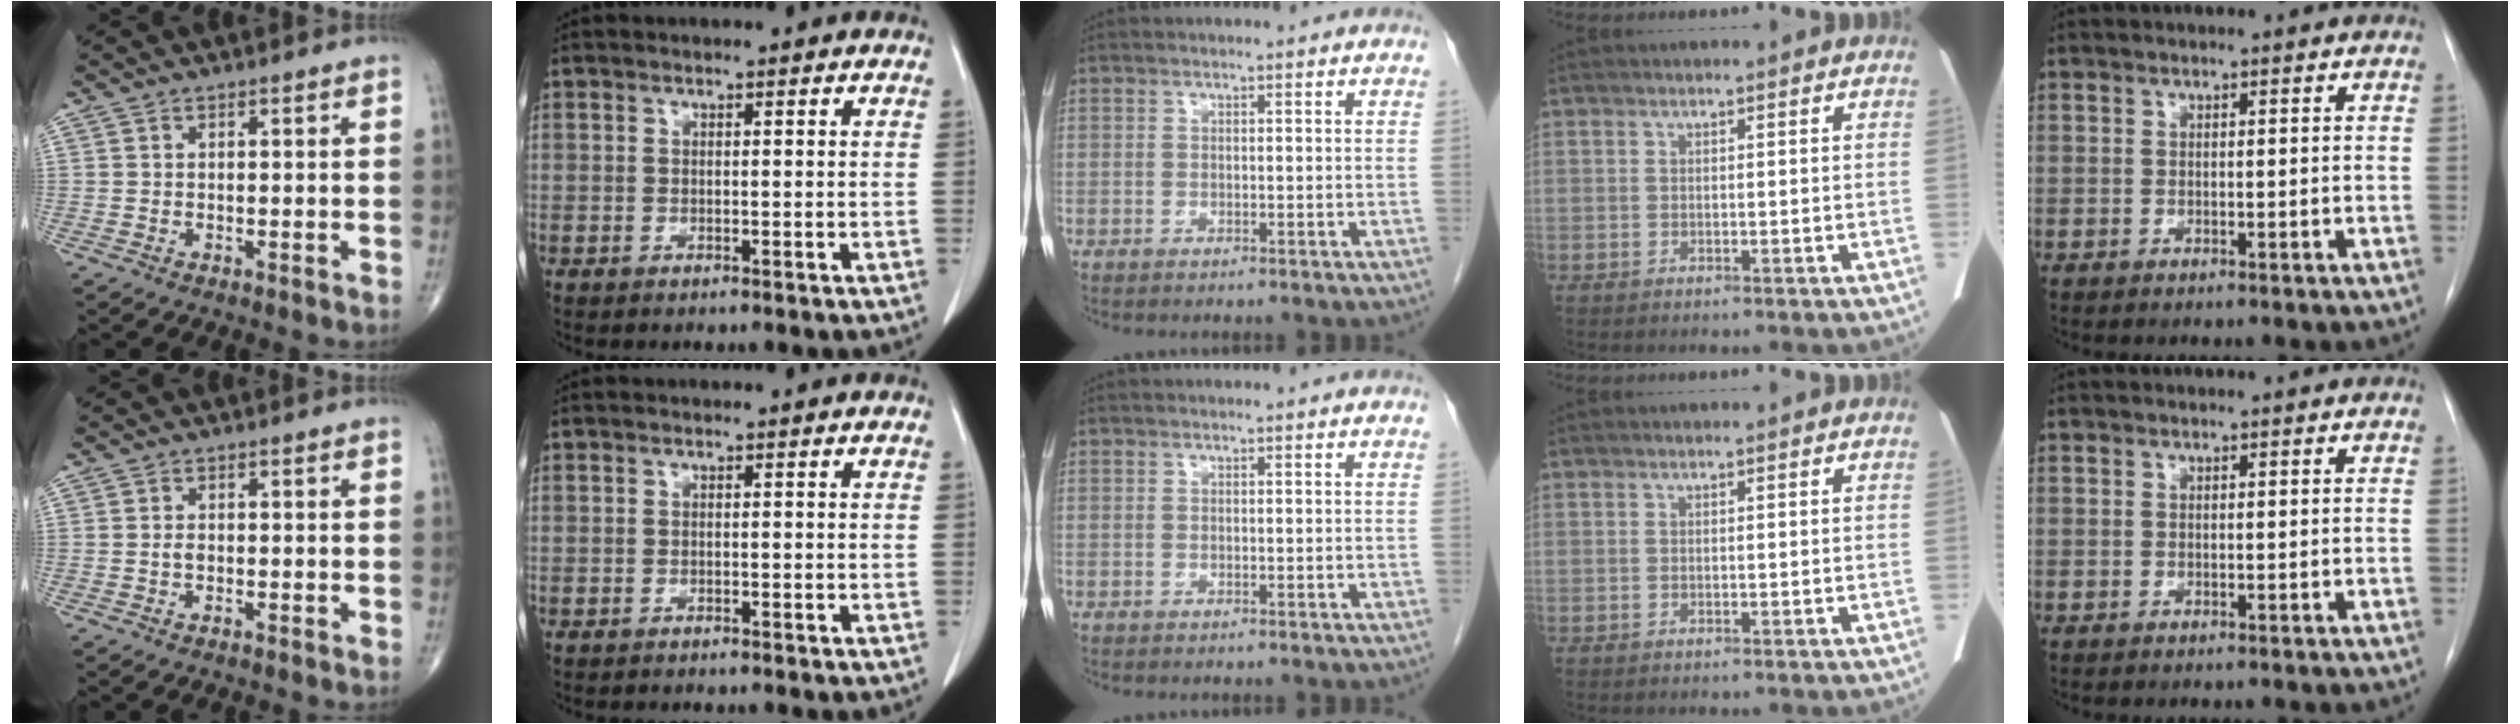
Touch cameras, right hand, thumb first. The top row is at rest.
{"thumb": {"total": 1.0, "force": [-0.4, 0.5, 0.8], "torque": [-0.011, 0.002, -0.009]}, "index": {"total": 0.9, "force": [-0.8, 0.0, 0.2], "torque": [-0.007, -0.003, -0.010]}}